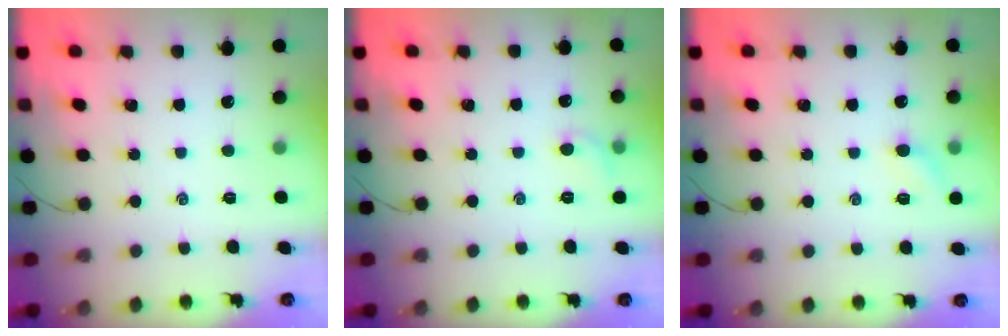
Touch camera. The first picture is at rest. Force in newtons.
{"total": 4.8, "press": 4.6, "slide": 1.5}
{"total": 5.7, "press": 5.3, "slide": 2.0}